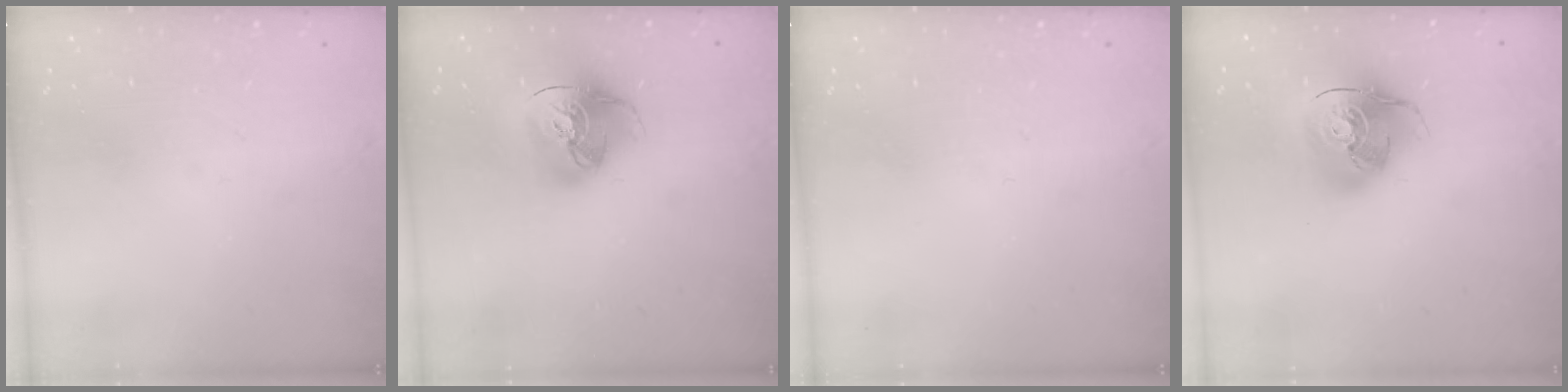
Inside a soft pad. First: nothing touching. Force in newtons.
{"total": 16.2, "press": 16.1, "slide": 1.7}
{"total": 0.0}
{"total": 16.2, "press": 16.0, "slide": 2.4}